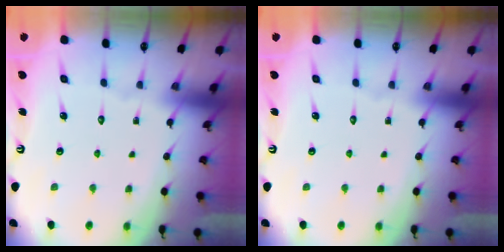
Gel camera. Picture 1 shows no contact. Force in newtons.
{"total": 0.0}